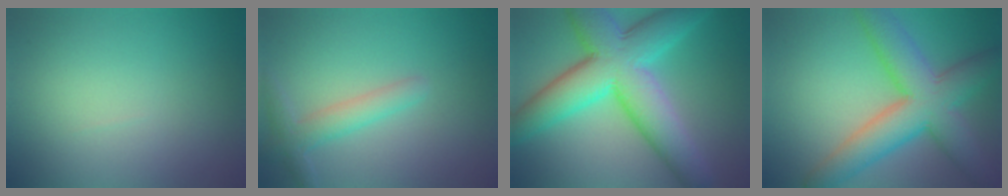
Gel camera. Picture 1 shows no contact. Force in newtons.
{"total": 2.6, "press": 2.5, "slide": 0.2}
{"total": 10.9, "press": 10.9, "slide": 0.0}
{"total": 8.4, "press": 8.4, "slide": 0.4}